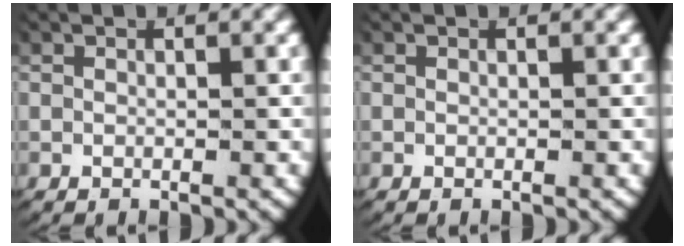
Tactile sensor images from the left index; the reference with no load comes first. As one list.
[{"total": 0.0}]